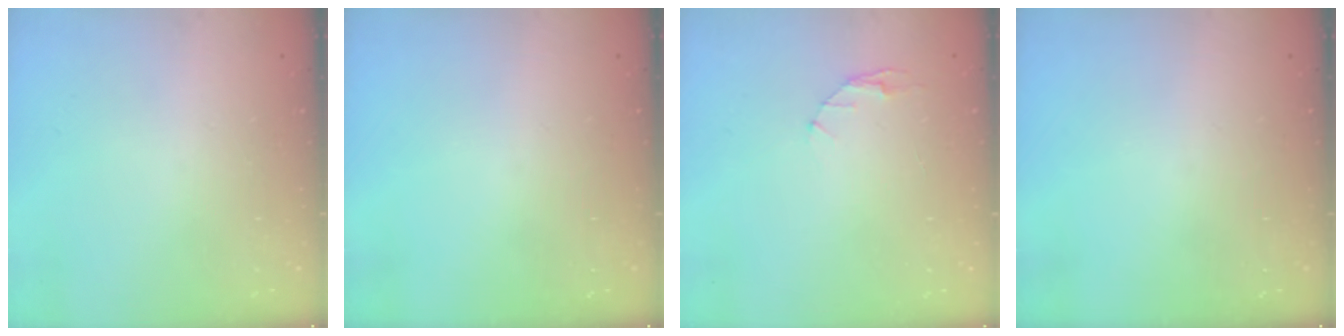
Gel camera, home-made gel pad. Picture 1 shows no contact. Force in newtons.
{"total": 0.0}
{"total": 2.9, "press": 2.9, "slide": 0.4}
{"total": 0.0}